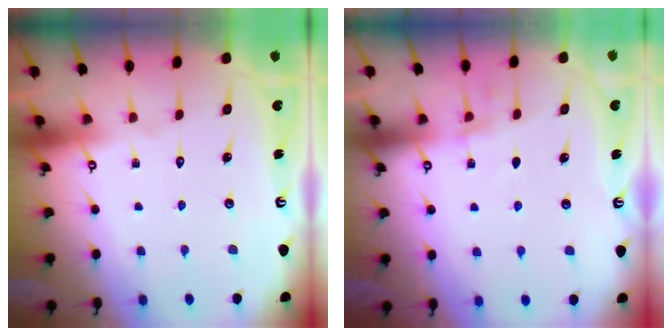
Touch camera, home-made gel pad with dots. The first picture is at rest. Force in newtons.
{"total": 4.6, "press": 4.4, "slide": 1.4}